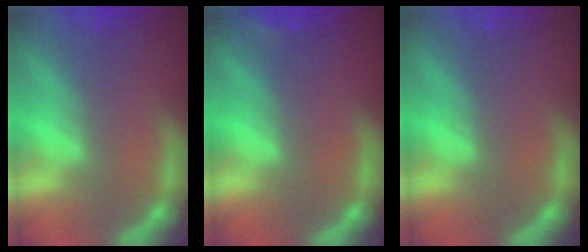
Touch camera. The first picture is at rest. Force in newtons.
{"total": 0.9}
{"total": 0.0}